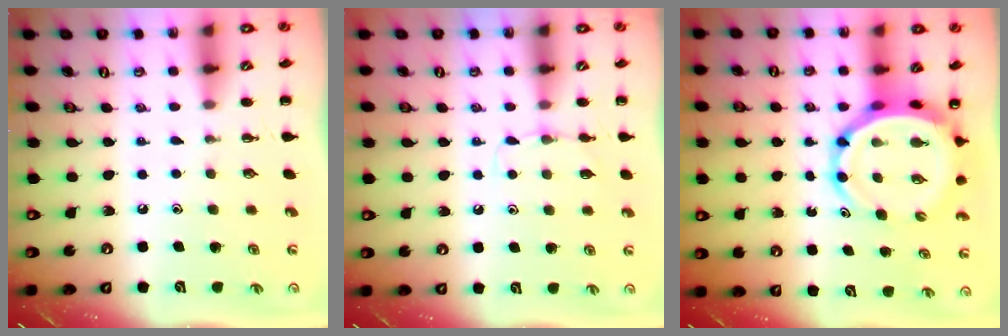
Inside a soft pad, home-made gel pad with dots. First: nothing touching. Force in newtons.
{"total": 5.3, "press": 5.1, "slide": 1.5}
{"total": 8.4, "press": 8.0, "slide": 2.7}